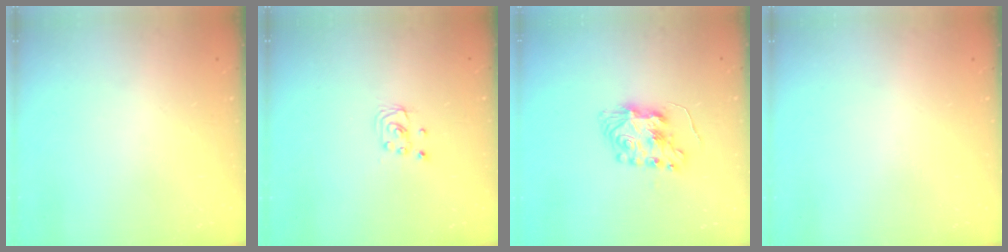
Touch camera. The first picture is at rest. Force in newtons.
{"total": 2.0, "press": 2.0, "slide": 0.2}
{"total": 8.8, "press": 8.8, "slide": 0.6}
{"total": 0.0}